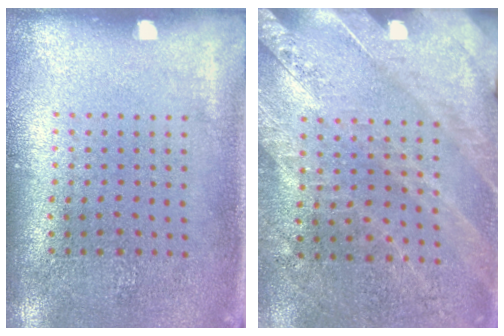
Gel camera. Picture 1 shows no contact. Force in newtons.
{"total": 2.4, "press": 2.4, "slide": 0.6}